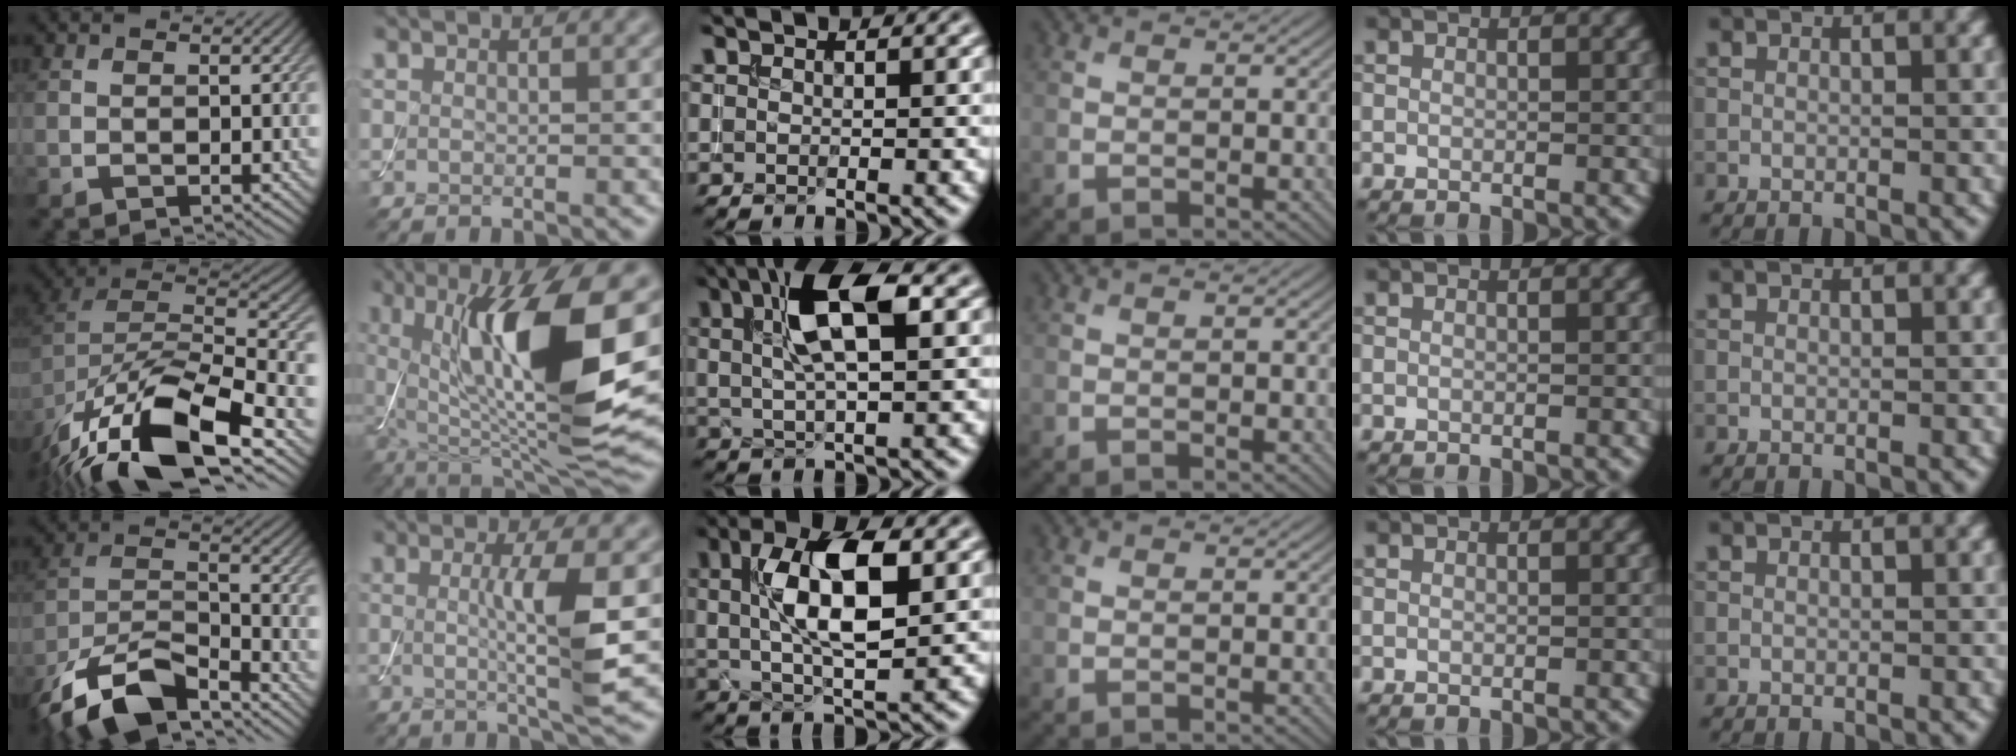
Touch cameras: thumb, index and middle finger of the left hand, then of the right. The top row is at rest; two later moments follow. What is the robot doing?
{"motion": "assemble", "object": "toy tower of hanoi"}